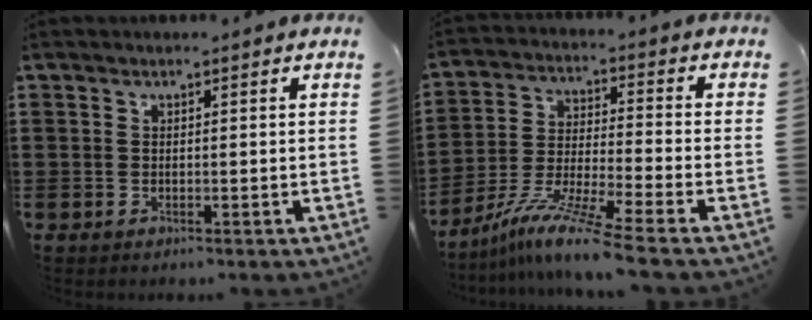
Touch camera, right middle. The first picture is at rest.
{"total": 9.7, "force": [-7.9, -0.5, 5.6], "torque": [-0.116, -0.007, -0.161]}